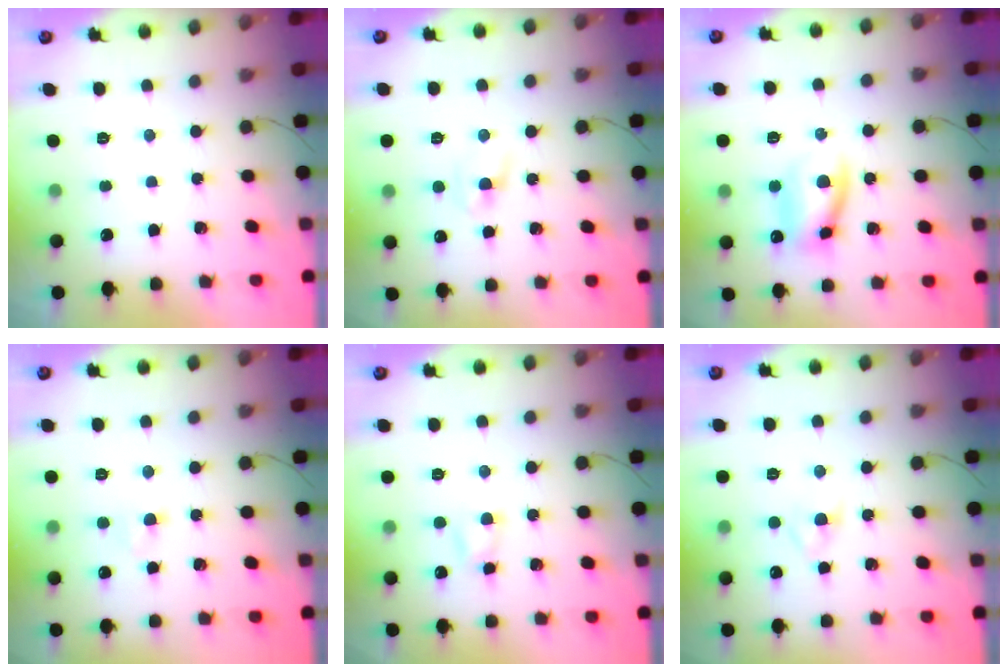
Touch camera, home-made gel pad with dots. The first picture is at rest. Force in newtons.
{"total": 3.0, "press": 2.7, "slide": 1.2}
{"total": 11.2, "press": 11.1, "slide": 1.4}
{"total": 3.1, "press": 2.9, "slide": 1.0}
{"total": 3.5, "press": 3.3, "slide": 1.0}
{"total": 3.1, "press": 2.9, "slide": 1.2}